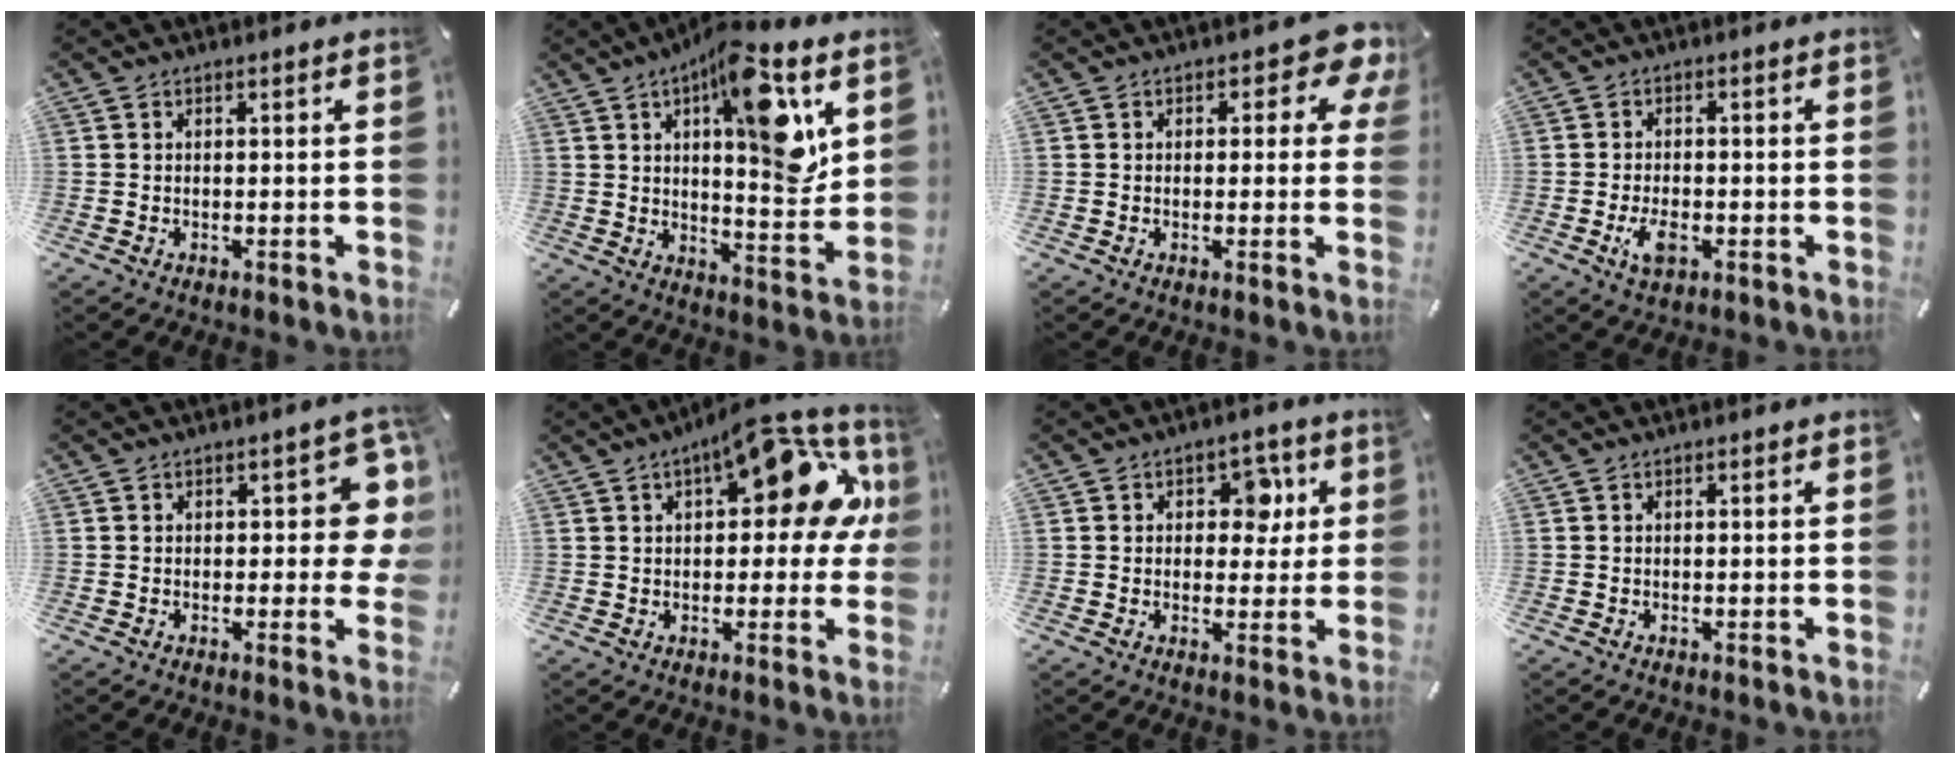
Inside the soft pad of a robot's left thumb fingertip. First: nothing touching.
{"total": 17.4, "force": [7.8, 5.8, 14.4], "torque": [-0.200, -0.040, 0.118]}
{"total": 6.7, "force": [2.7, 3.9, 4.7], "torque": [-0.046, -0.011, 0.040]}
{"total": 4.6, "force": [-1.7, 2.5, 3.4], "torque": [-0.075, 0.003, -0.032]}
{"total": 9.3, "force": [2.1, 4.8, 7.7], "torque": [-0.085, -0.005, 0.035]}
{"total": 16.9, "force": [6.3, 7.6, 13.6], "torque": [-0.162, -0.030, 0.098]}
{"total": 7.3, "force": [2.1, 5.5, 4.4], "torque": [-0.043, -0.002, 0.026]}
{"total": 0.0}